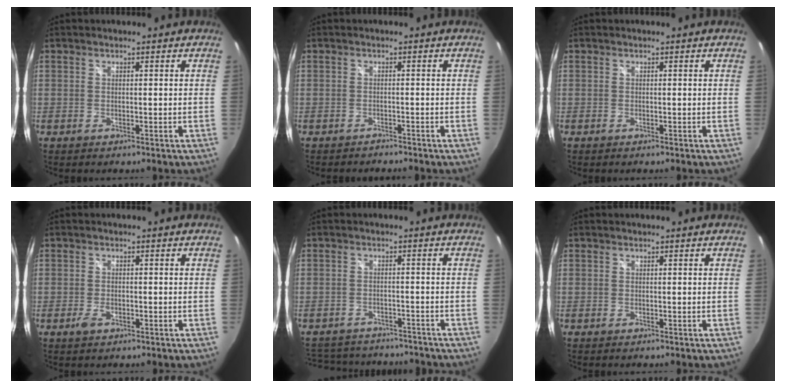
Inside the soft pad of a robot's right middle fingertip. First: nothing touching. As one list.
[{"total": 1.3, "force": [-1.3, 0.1, 0.0], "torque": [-0.003, -0.002, -0.021]}, {"total": 0.0}, {"total": 2.2, "force": [-1.2, 1.2, 1.4], "torque": [-0.029, -0.003, -0.021]}, {"total": 14.6, "force": [-12.5, 5.9, 4.9], "torque": [-0.116, 0.014, -0.170]}, {"total": 0.0}]